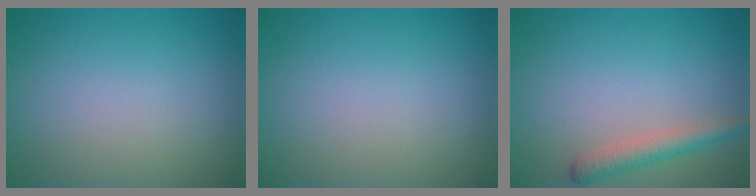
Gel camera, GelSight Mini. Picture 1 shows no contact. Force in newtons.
{"total": 0.0}
{"total": 2.4, "press": 2.4, "slide": 0.1}